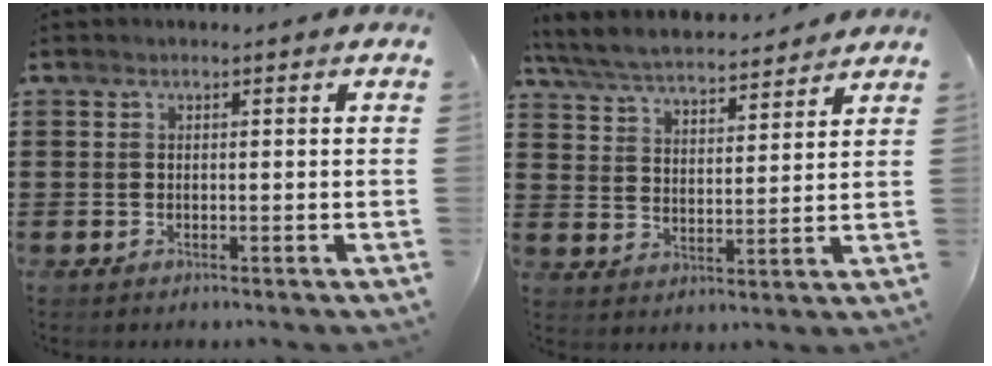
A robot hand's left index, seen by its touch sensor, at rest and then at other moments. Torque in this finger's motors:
{"motor_torque": [1.07, -1.07, 0.29, 0.15]}